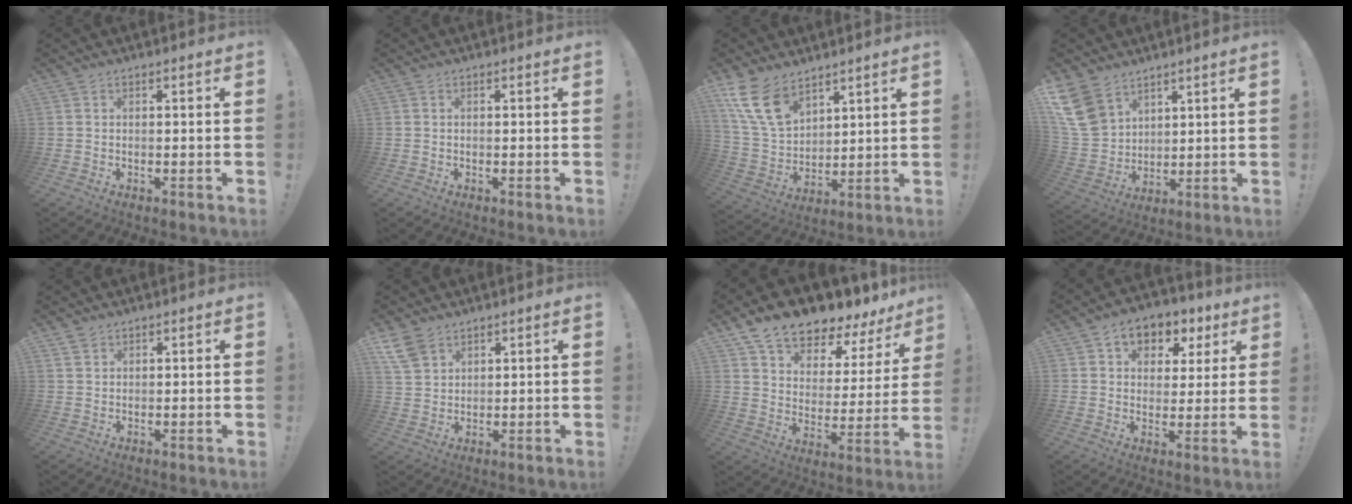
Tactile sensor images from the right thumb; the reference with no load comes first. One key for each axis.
{"total": 0.0}
{"total": 13.7, "fx": 8.8, "fy": 7.6, "fz": 7.1, "tx": -0.153, "ty": -0.047, "tz": 0.172}
{"total": 12.1, "fx": 7.1, "fy": 8.5, "fz": 4.9, "tx": -0.099, "ty": -0.043, "tz": 0.144}
{"total": 0.8, "fx": 0.7, "fy": 0.1, "fz": -0.3, "tx": 0.011, "ty": -0.006, "tz": 0.012}
{"total": 5.6, "fx": 3.8, "fy": 3.3, "fz": 2.4, "tx": -0.044, "ty": -0.014, "tz": 0.078}
{"total": 11.2, "fx": 10.0, "fy": 3.7, "fz": 3.4, "tx": -0.069, "ty": -0.094, "tz": 0.176}
{"total": 9.0, "fx": 4.4, "fy": 6.8, "fz": 3.9, "tx": -0.047, "ty": -0.024, "tz": 0.082}